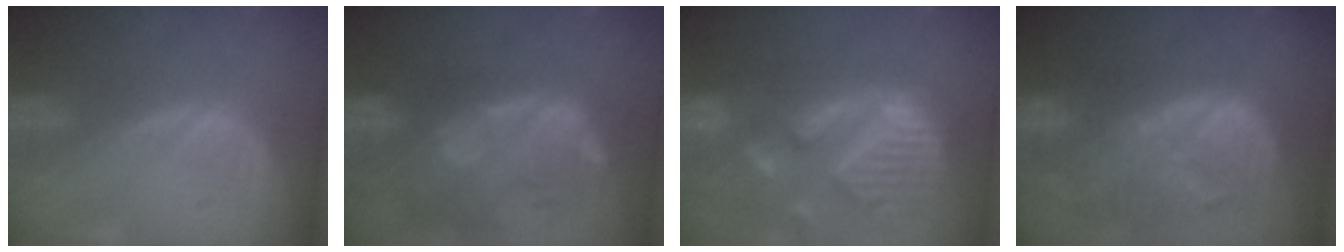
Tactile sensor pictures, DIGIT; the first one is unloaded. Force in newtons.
{"total": 14.6, "press": 11.8, "slide": 8.6}
{"total": 14.0, "press": 11.8, "slide": 7.6}
{"total": 12.8, "press": 11.2, "slide": 6.3}